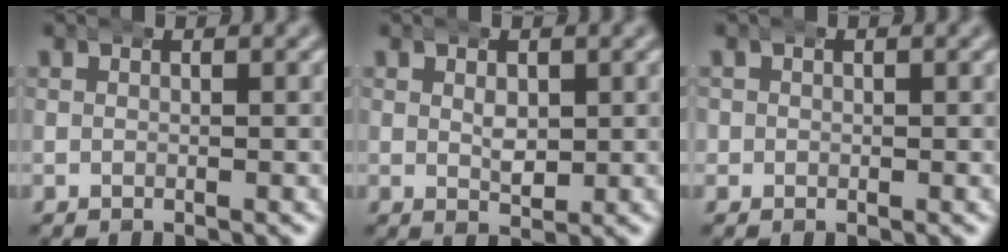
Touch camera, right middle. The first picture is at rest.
{"total": 1.9, "force": [0.4, 1.1, 1.4], "torque": [-0.026, -0.014, 0.014]}
{"total": 1.3, "force": [0.1, 1.3, 0.0], "torque": [-0.003, -0.001, -0.002]}